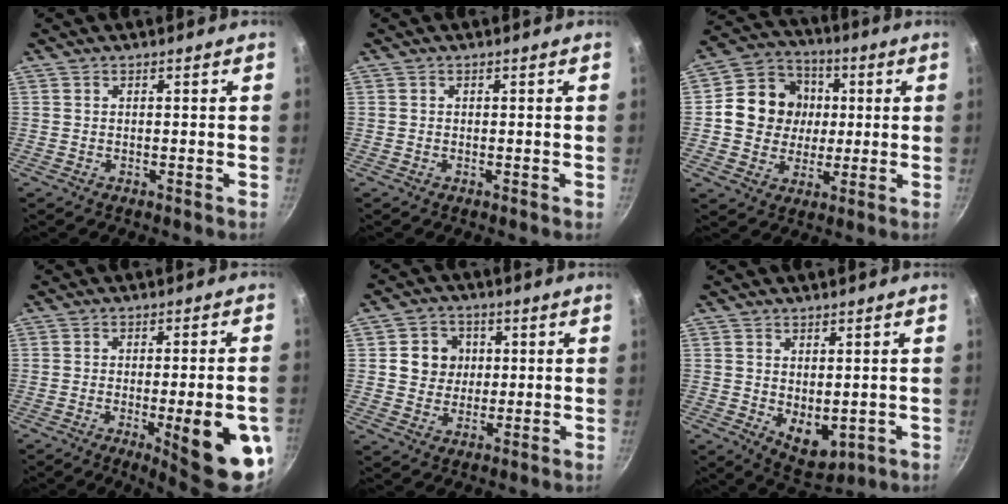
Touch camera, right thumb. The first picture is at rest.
{"total": 0.0}
{"total": 13.7, "force": [1.2, 12.4, 5.7], "torque": [-0.067, 0.018, 0.011]}
{"total": 16.9, "force": [-5.1, 4.2, 15.5], "torque": [-0.168, 0.009, -0.058]}
{"total": 7.3, "force": [1.2, 6.7, 2.6], "torque": [-0.005, 0.004, 0.016]}
{"total": 6.6, "force": [0.1, 4.2, 5.1], "torque": [-0.057, -0.017, 0.019]}